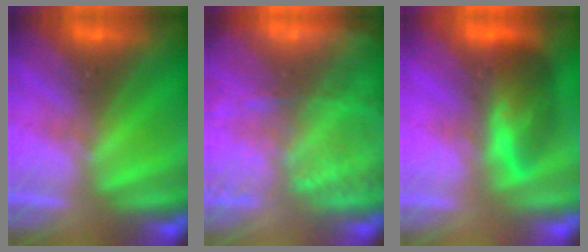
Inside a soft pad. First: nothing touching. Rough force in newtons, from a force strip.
{"total": 9.0}
{"total": 5.8}